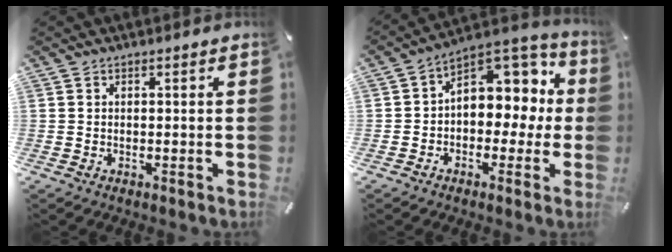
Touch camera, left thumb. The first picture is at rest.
{"total": 8.8, "force": [2.5, 7.2, 4.3], "torque": [-0.056, -0.026, 0.049]}